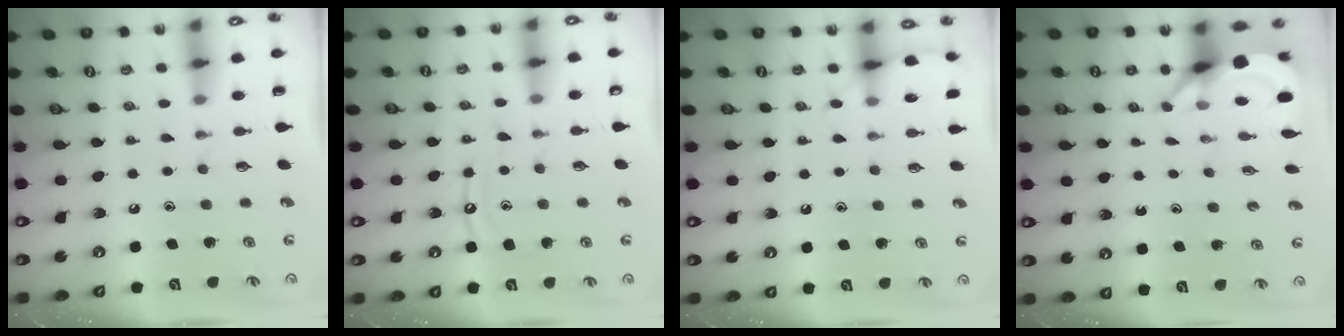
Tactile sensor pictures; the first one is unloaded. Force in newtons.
{"total": 8.1, "press": 8.1, "slide": 0.7}
{"total": 5.8, "press": 5.8, "slide": 0.7}
{"total": 3.8, "press": 3.8, "slide": 0.1}